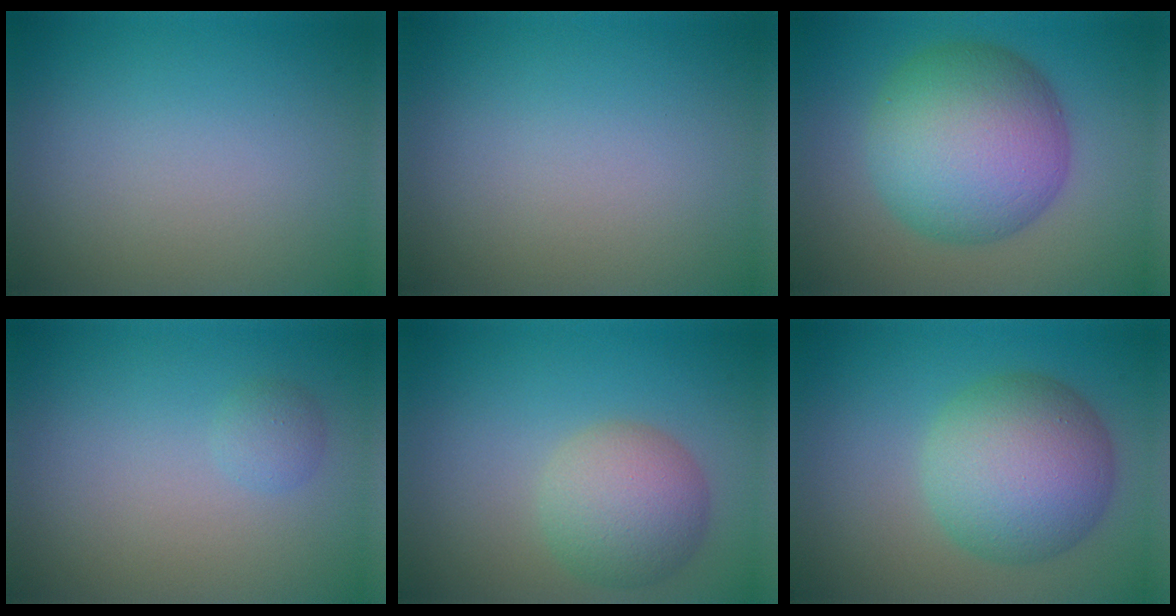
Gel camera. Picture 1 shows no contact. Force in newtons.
{"total": 0.0}
{"total": 10.5, "press": 10.5, "slide": 0.2}
{"total": 1.1, "press": 1.1, "slide": 0.1}
{"total": 5.0, "press": 5.0, "slide": 0.3}
{"total": 8.2, "press": 8.2, "slide": 0.4}